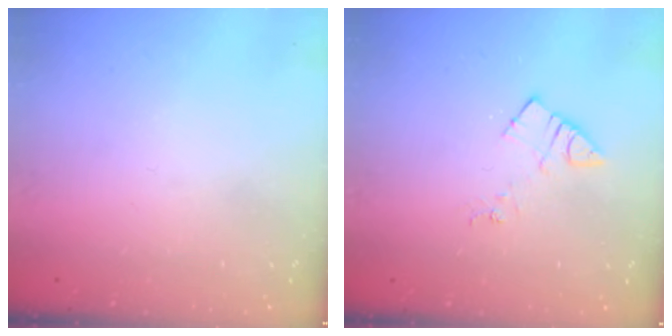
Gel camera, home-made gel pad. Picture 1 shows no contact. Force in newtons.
{"total": 4.3, "press": 4.3, "slide": 0.4}